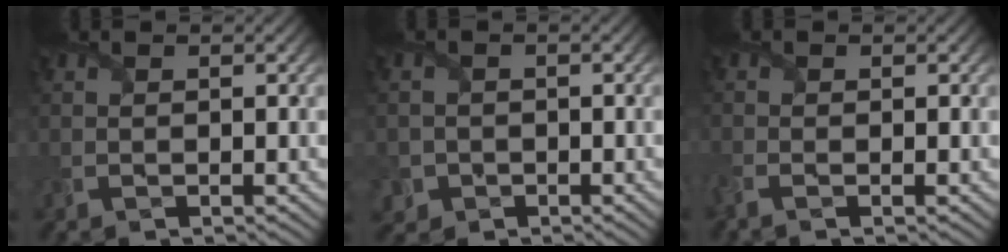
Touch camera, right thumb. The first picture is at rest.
{"total": 2.7, "force": [-1.1, 2.4, 0.4], "torque": [-0.009, -0.009, -0.026]}
{"total": 1.5, "force": [-1.1, 0.3, 1.0], "torque": [-0.033, -0.008, -0.032]}